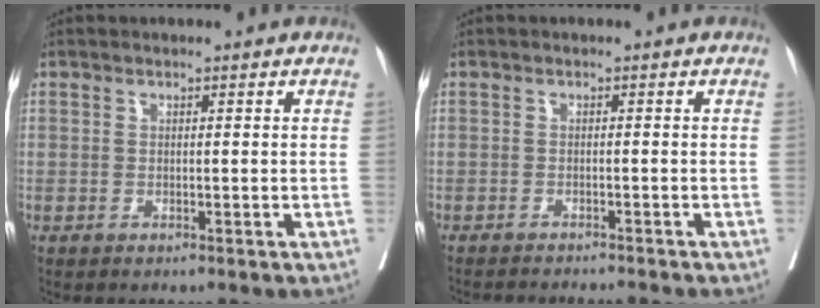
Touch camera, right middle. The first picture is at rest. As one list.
[{"total": 8.9, "force": [-8.4, 0.1, 2.9], "torque": [-0.024, -0.013, -0.109]}]